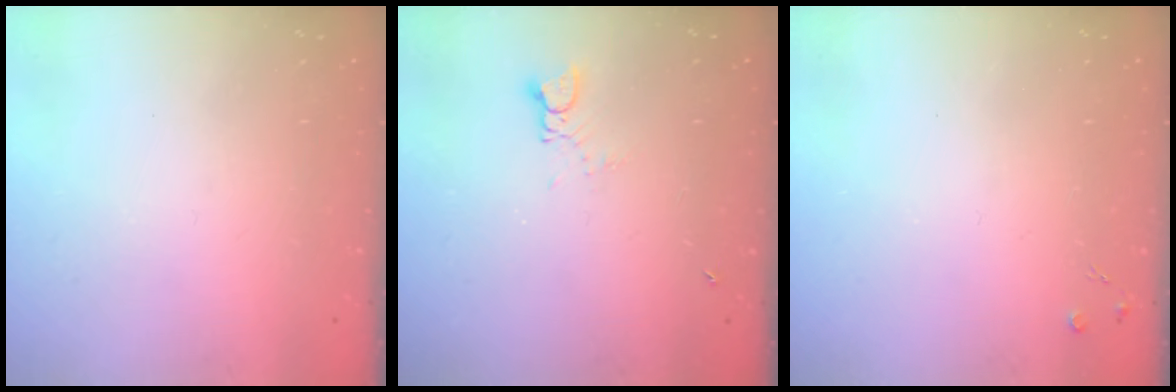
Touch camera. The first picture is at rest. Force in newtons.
{"total": 1.2, "press": 1.1, "slide": 0.1}
{"total": 3.2, "press": 3.1, "slide": 0.6}